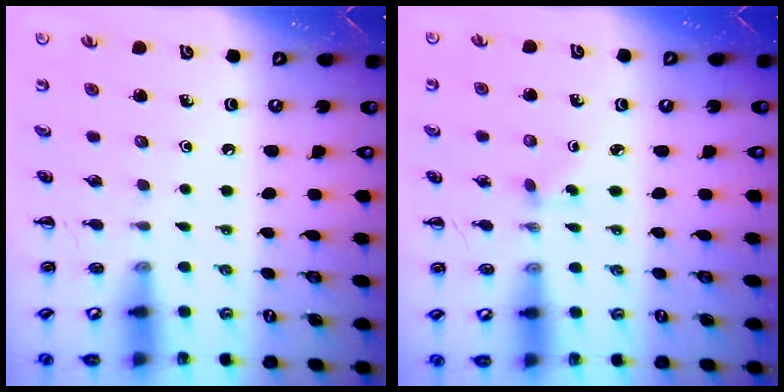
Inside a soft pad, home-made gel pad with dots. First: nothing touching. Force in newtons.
{"total": 2.8, "press": 2.5, "slide": 1.2}